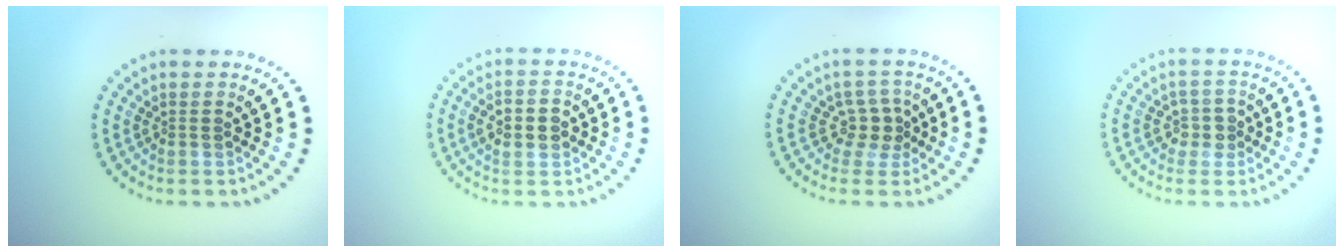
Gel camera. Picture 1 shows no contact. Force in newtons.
{"total": 3.4, "press": 3.4, "slide": 0.1}
{"total": 2.4, "press": 1.8, "slide": 1.7}
{"total": 1.7, "press": 1.6, "slide": 0.5}